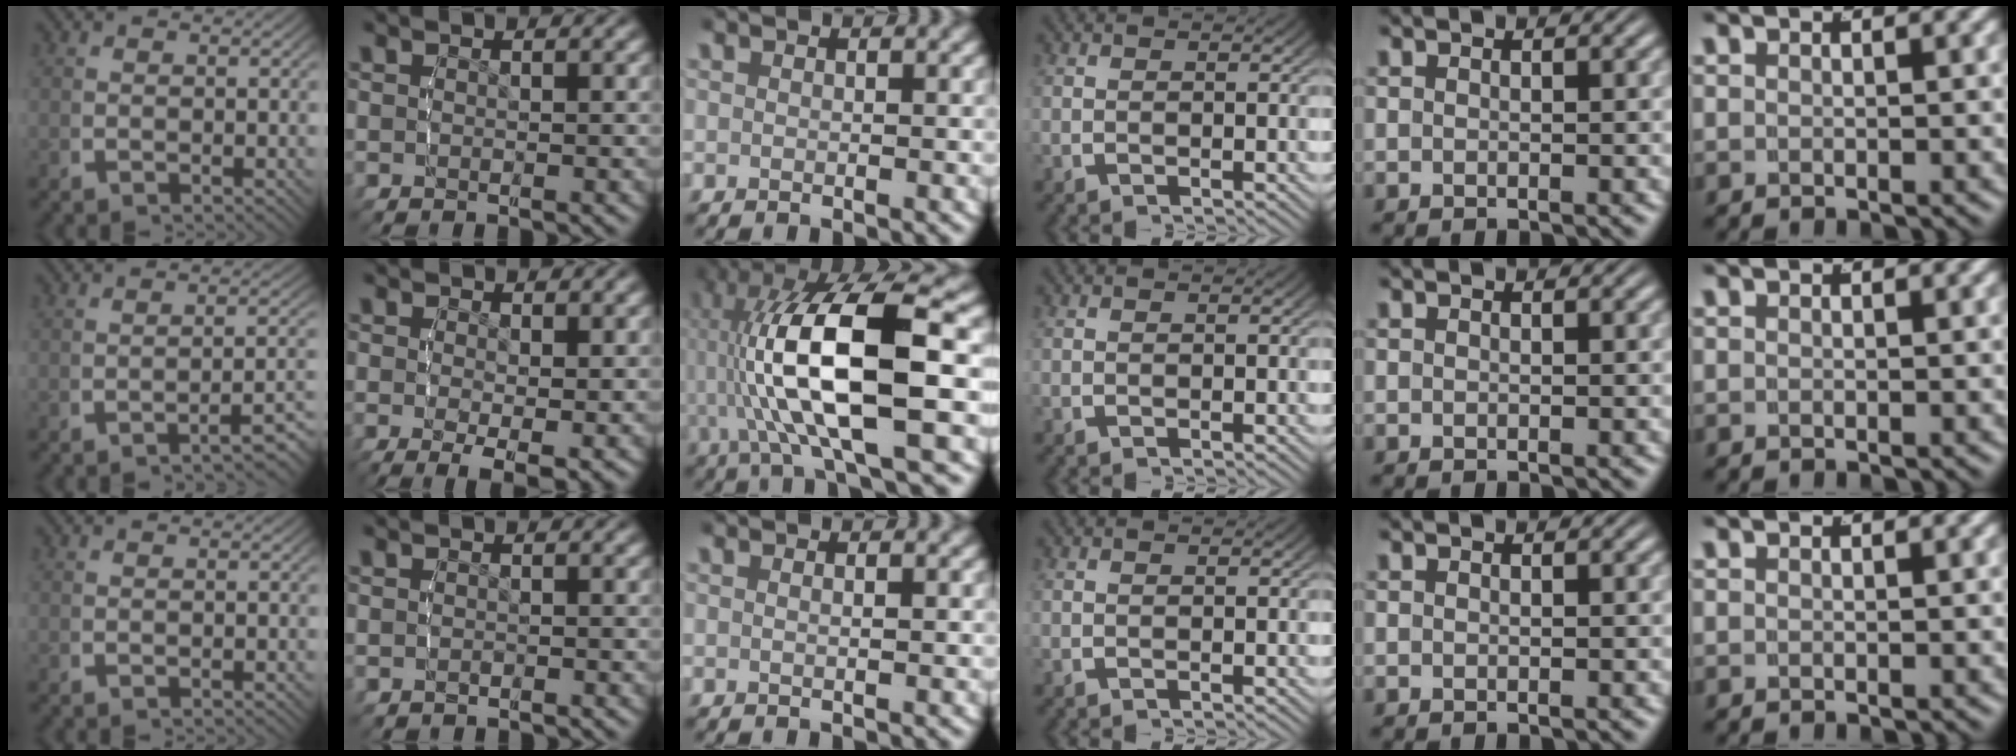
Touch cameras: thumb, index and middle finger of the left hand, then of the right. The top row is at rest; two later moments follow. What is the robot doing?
{"motion": "lift_and_place", "object": "condiment"}